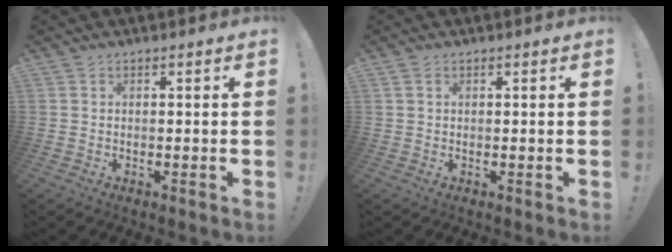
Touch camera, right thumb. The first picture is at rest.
{"total": 0.9, "force": [0.5, 0.5, 0.5], "torque": [-0.004, -0.001, 0.008]}